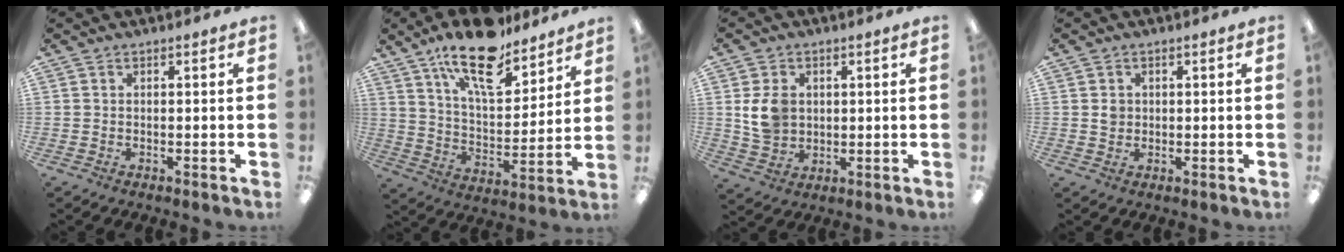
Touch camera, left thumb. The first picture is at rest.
{"total": 18.1, "force": [13.4, 7.0, 10.0], "torque": [-0.164, -0.077, 0.229]}
{"total": 7.4, "force": [1.6, 6.0, 4.1], "torque": [-0.083, 0.005, 0.030]}
{"total": 2.1, "force": [0.5, 2.0, 0.7], "torque": [-0.008, 0.003, 0.005]}